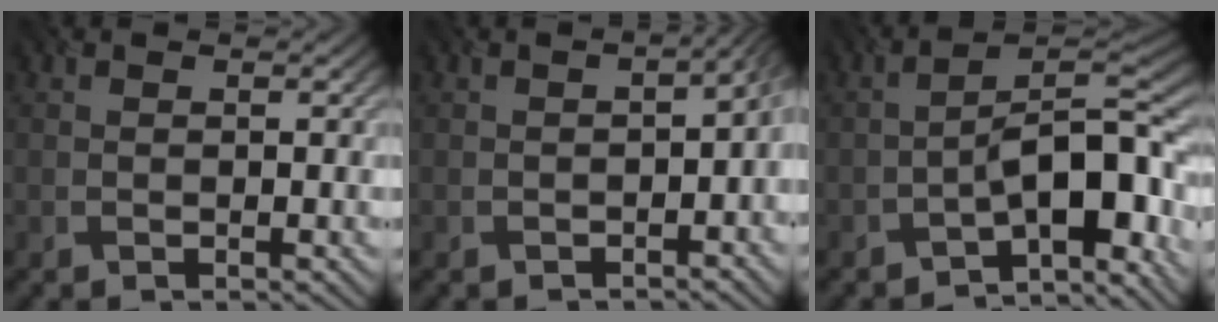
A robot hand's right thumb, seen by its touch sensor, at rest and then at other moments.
{"total": 4.2, "force": [-1.5, 2.2, 3.3], "torque": [-0.037, -0.011, -0.021]}
{"total": 11.8, "force": [-5.4, 4.8, 9.3], "torque": [-0.126, 0.001, -0.095]}